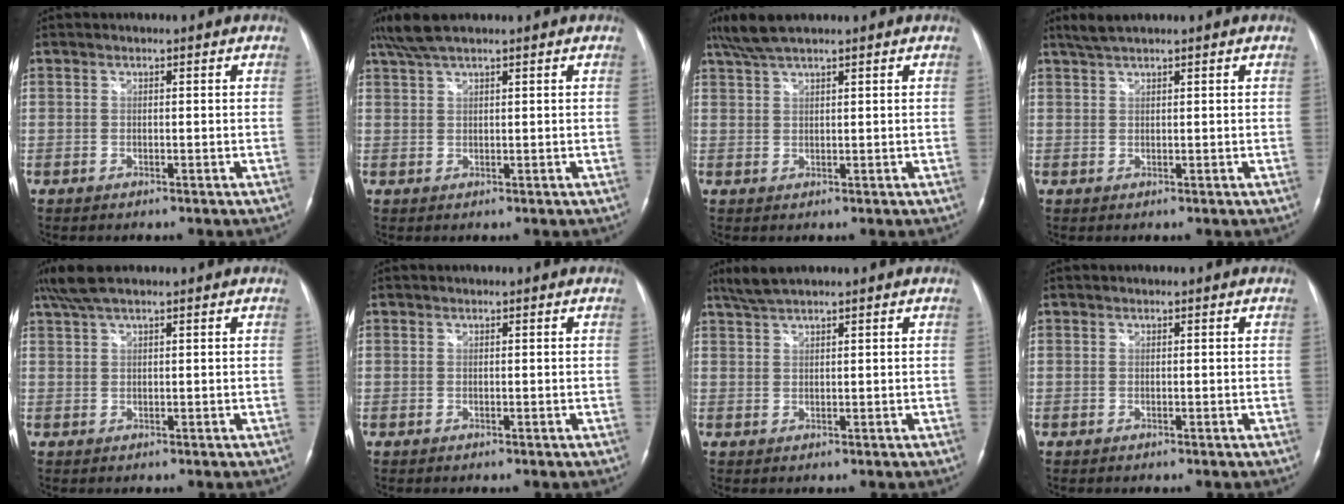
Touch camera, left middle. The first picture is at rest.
{"total": 4.8, "force": [3.8, 0.5, 2.8], "torque": [-0.064, 0.022, 0.078]}
{"total": 5.0, "force": [4.0, 0.5, 2.8], "torque": [-0.064, 0.019, 0.081]}
{"total": 2.3, "force": [2.1, 0.0, 1.1], "torque": [-0.028, 0.010, 0.043]}
{"total": 4.7, "force": [3.7, 0.6, 2.9], "torque": [-0.066, 0.026, 0.074]}
{"total": 0.0}
{"total": 3.3, "force": [2.9, 0.1, 1.5], "torque": [-0.038, 0.010, 0.061]}
{"total": 0.0}